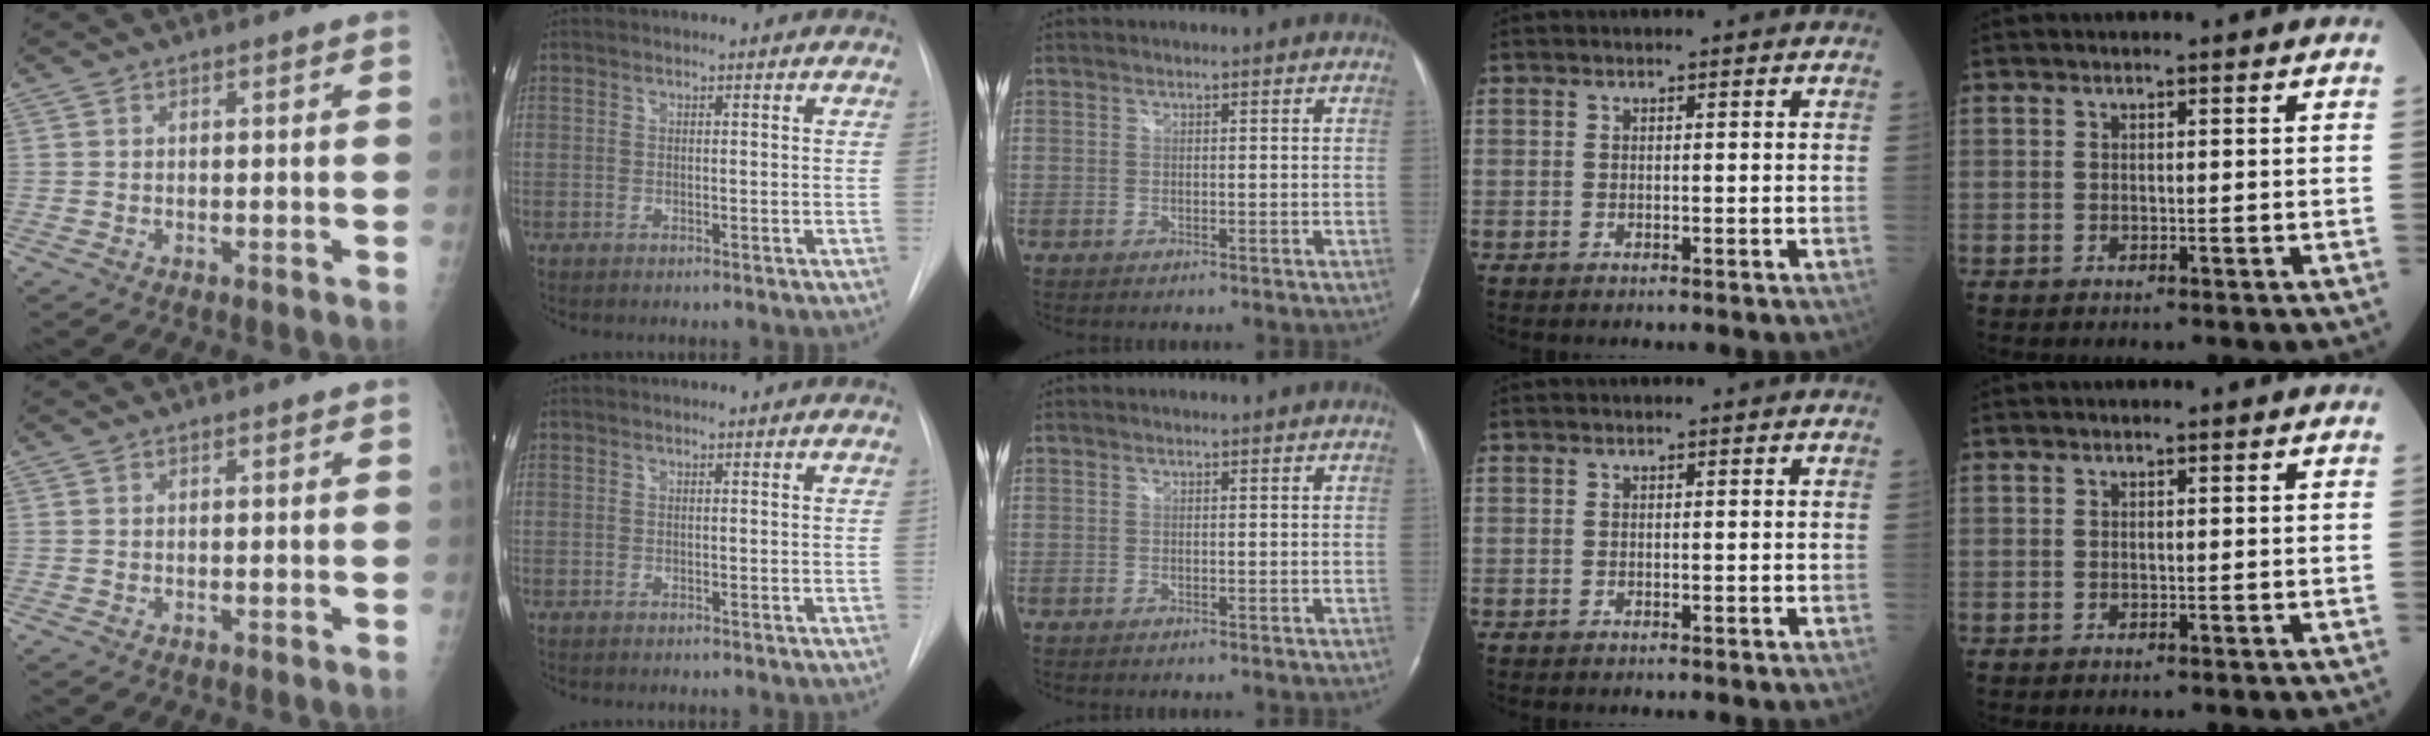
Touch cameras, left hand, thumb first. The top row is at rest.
{}